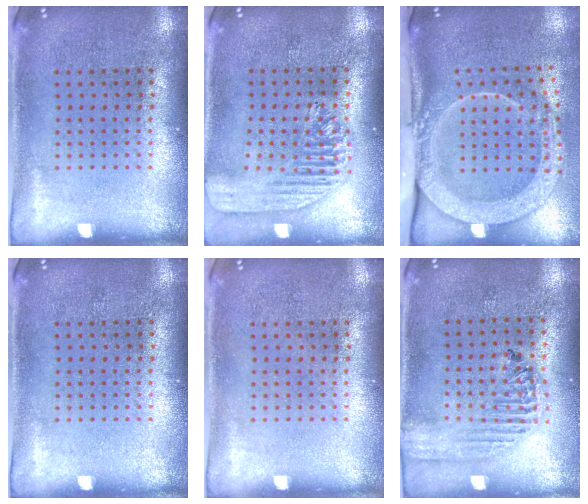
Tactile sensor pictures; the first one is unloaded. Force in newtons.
{"total": 1.7, "press": 1.5, "slide": 0.7}
{"total": 2.8, "press": 2.0, "slide": 1.9}
{"total": 0.0}
{"total": 0.0}
{"total": 1.8, "press": 1.7, "slide": 0.7}